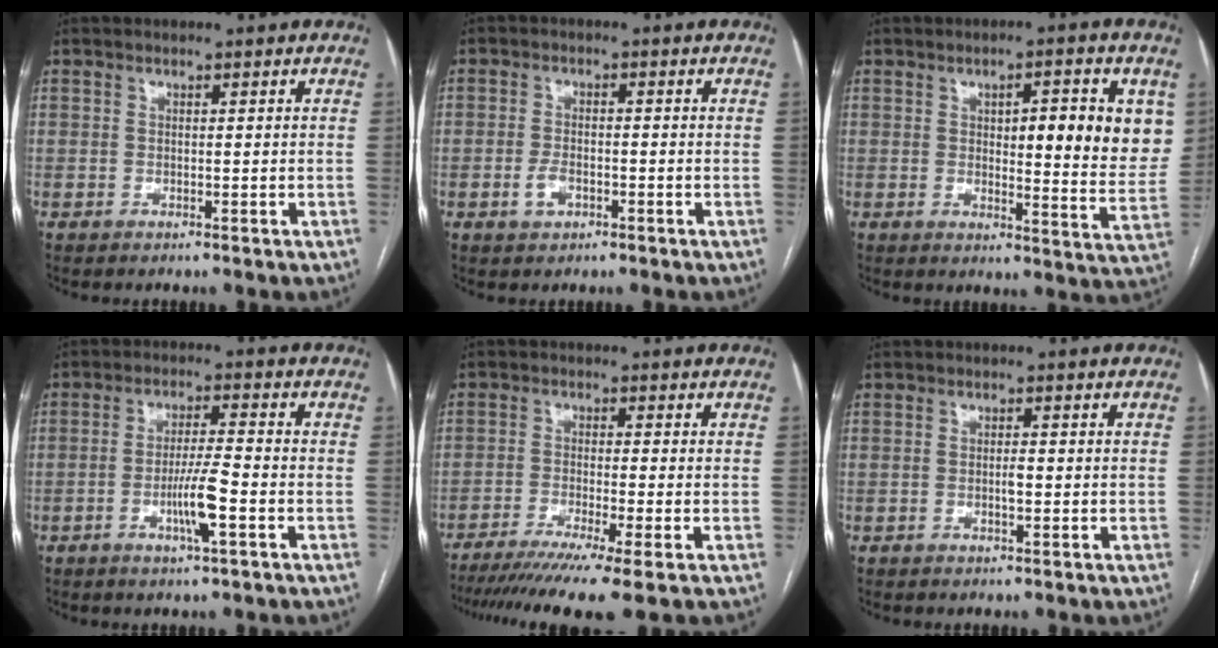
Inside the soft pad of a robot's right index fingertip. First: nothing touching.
{"total": 2.9, "force": [-1.2, 1.7, 1.9], "torque": [-0.038, 0.003, -0.019]}
{"total": 12.1, "force": [3.4, 2.8, 11.3], "torque": [-0.137, -0.006, 0.045]}
{"total": 6.1, "force": [-2.2, 0.0, 5.7], "torque": [-0.108, -0.007, -0.041]}
{"total": 12.1, "force": [-9.0, -0.8, 8.0], "torque": [-0.122, -0.028, -0.141]}
{"total": 1.5, "force": [-0.2, 0.4, 1.5], "torque": [-0.026, 0.001, -0.003]}